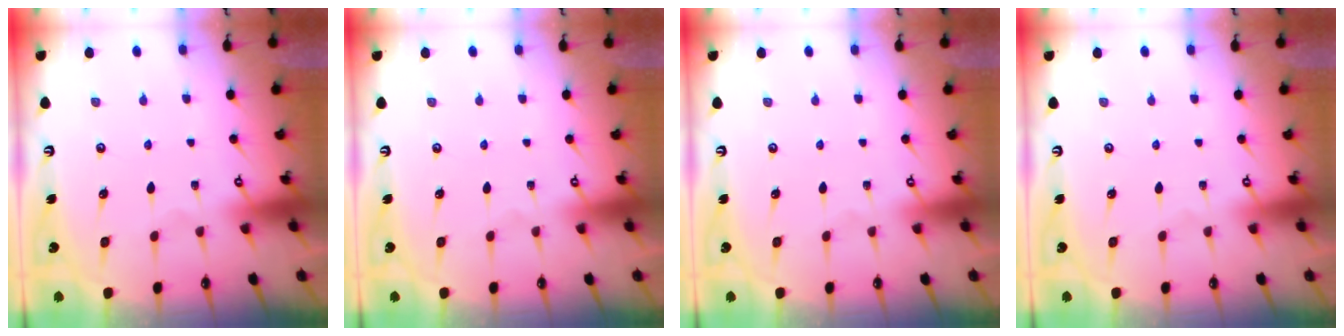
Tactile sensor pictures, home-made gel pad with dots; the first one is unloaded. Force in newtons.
{"total": 0.0}
{"total": 0.0}
{"total": 0.0}